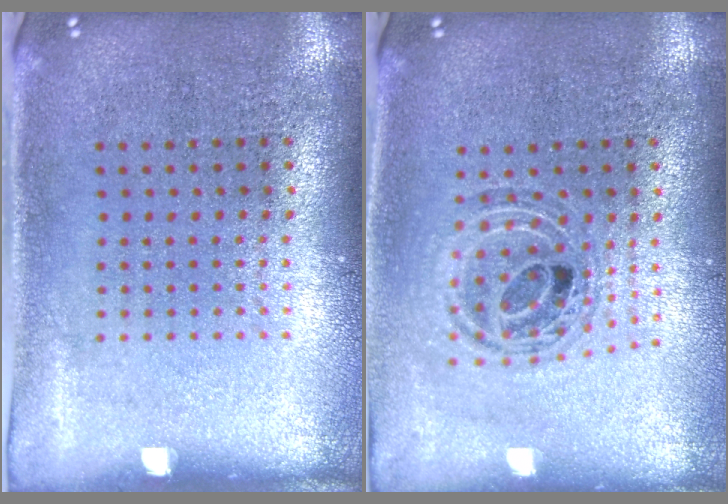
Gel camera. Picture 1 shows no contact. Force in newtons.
{"total": 0.8, "press": 0.8, "slide": 0.2}